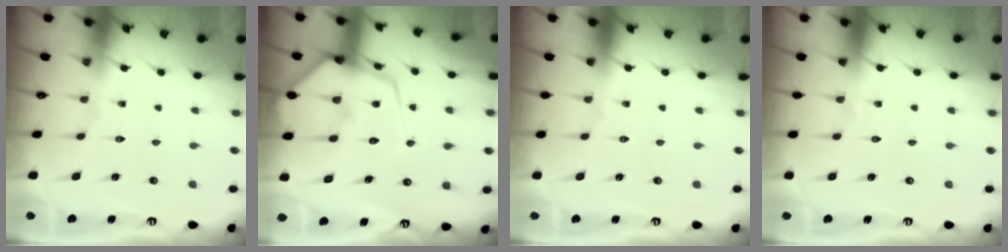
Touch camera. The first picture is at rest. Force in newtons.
{"total": 12.0, "press": 11.9, "slide": 1.3}
{"total": 0.0}
{"total": 0.0}